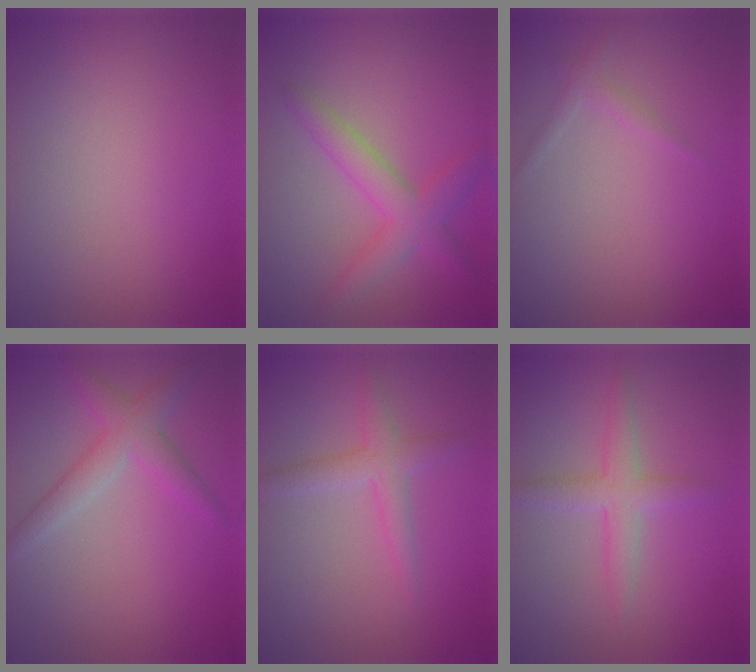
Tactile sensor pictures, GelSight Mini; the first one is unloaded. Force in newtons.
{"total": 3.8, "press": 3.7, "slide": 0.1}
{"total": 1.0, "press": 1.0, "slide": 0.0}
{"total": 2.9, "press": 2.9, "slide": 0.2}
{"total": 2.4, "press": 2.4, "slide": 0.1}
{"total": 3.0, "press": 3.0, "slide": 0.1}